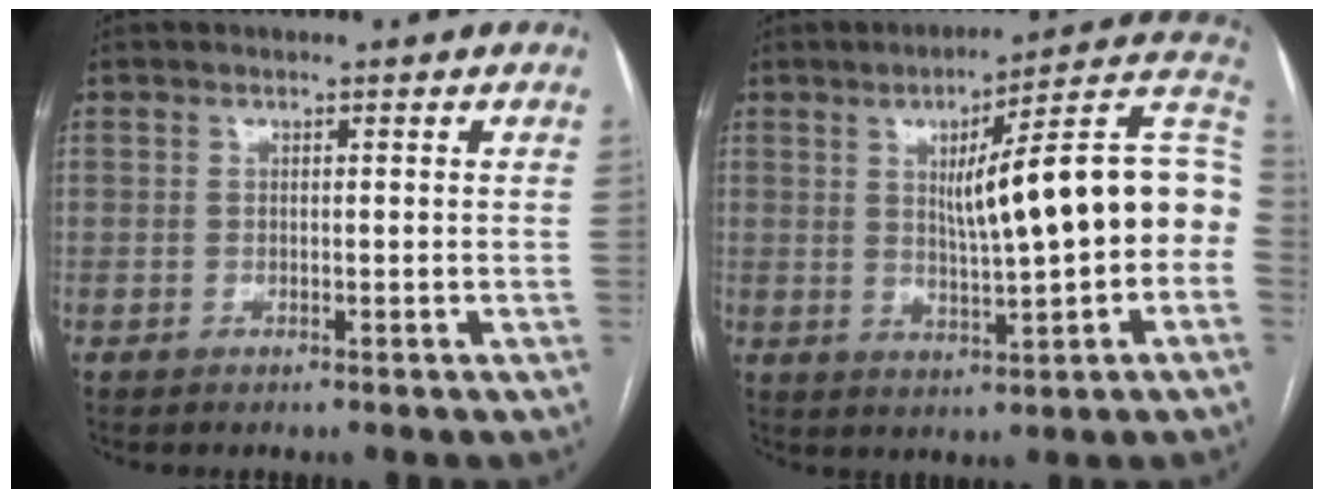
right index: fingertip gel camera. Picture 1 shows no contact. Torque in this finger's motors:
{"motor_torque": [1.38, 0.75, 0.69, 0.11]}